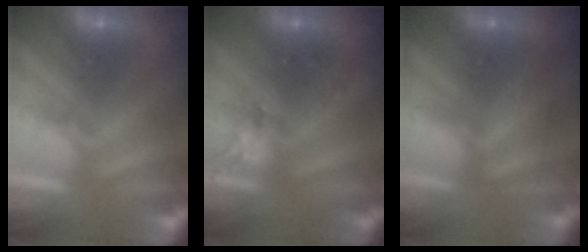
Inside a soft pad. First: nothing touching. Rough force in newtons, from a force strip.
{"total": 2.6}
{"total": 2.4}